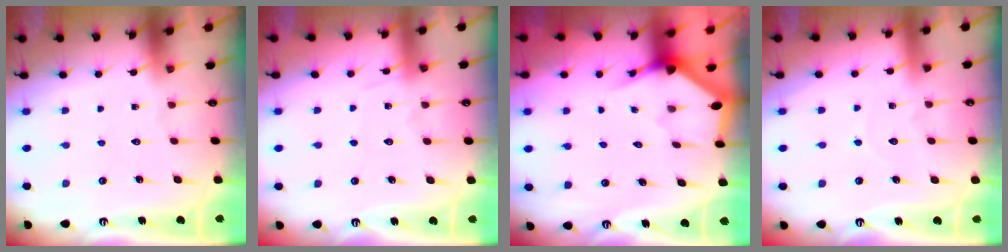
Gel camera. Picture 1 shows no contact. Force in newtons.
{"total": 5.9, "press": 5.9, "slide": 0.7}
{"total": 3.0, "press": 3.0, "slide": 0.2}
{"total": 4.4, "press": 4.4, "slide": 0.4}